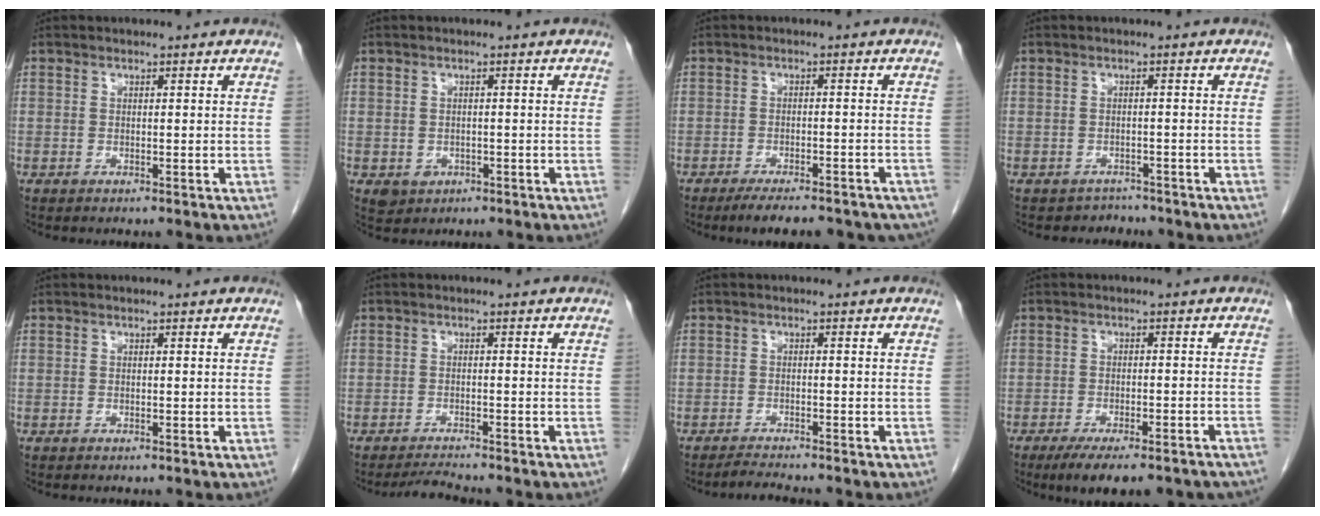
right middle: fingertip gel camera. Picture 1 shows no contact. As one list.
[{"total": 2.7, "force": [-1.0, 2.4, 0.8], "torque": [-0.014, 0.001, -0.005]}, {"total": 11.4, "force": [-9.6, 3.1, 5.4], "torque": [-0.064, 0.002, -0.118]}, {"total": 2.6, "force": [-2.2, 1.3, -0.7], "torque": [0.004, 0.005, -0.033]}, {"total": 0.0}, {"total": 2.4, "force": [-2.3, -0.6, 0.2], "torque": [-0.011, -0.016, -0.039]}, {"total": 2.6, "force": [-2.5, -0.4, 0.7], "torque": [-0.020, -0.013, -0.044]}, {"total": 12.4, "force": [-10.0, 2.9, 6.8], "torque": [-0.081, -0.008, -0.131]}]